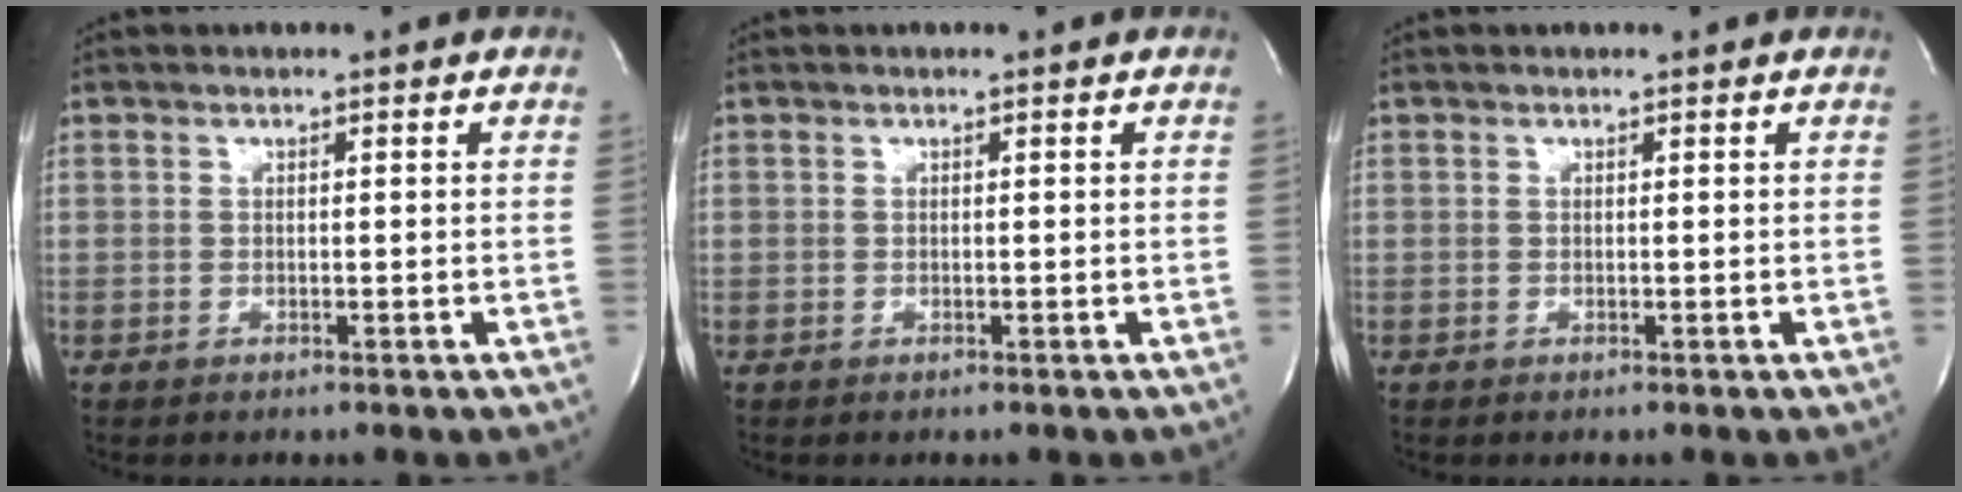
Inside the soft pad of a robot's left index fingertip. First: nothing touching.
{"total": 0.0}
{"total": 0.0}